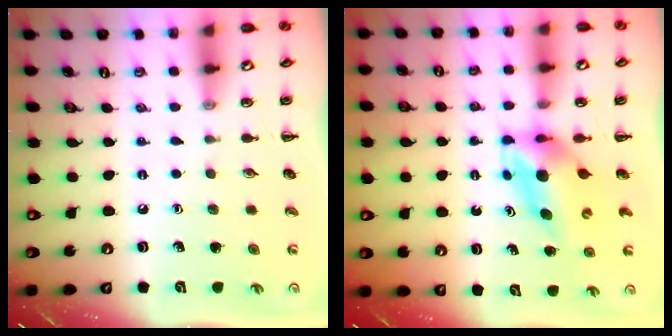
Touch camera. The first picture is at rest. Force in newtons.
{"total": 5.4, "press": 5.3, "slide": 1.0}